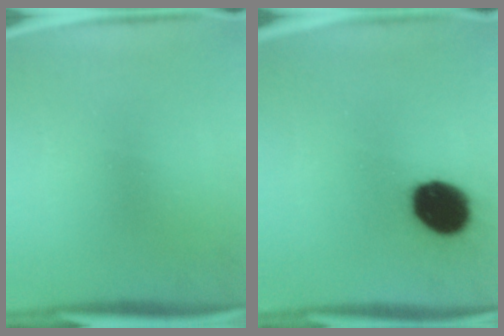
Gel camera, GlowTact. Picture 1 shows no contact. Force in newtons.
{"total": 14.8}